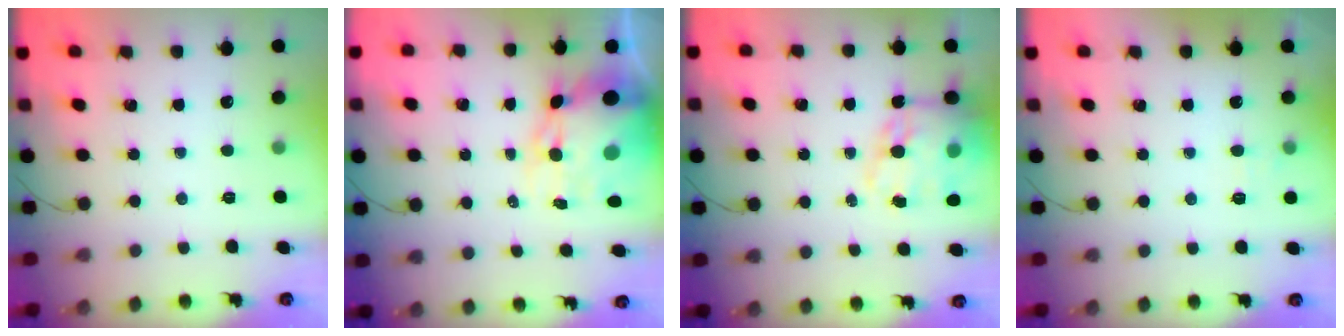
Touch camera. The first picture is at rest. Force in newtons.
{"total": 12.9, "press": 12.5, "slide": 3.2}
{"total": 19.0, "press": 18.5, "slide": 4.4}
{"total": 6.0, "press": 5.8, "slide": 1.6}